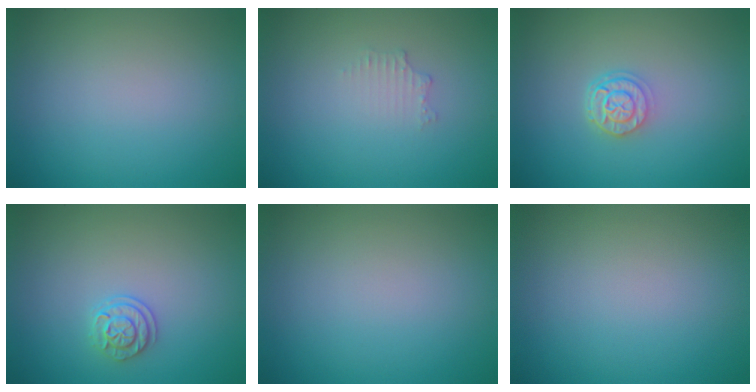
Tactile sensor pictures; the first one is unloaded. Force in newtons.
{"total": 0.6, "press": 0.4, "slide": 0.3}
{"total": 2.6, "press": 2.1, "slide": 1.5}
{"total": 1.9, "press": 1.7, "slide": 0.8}
{"total": 0.0}
{"total": 0.0}